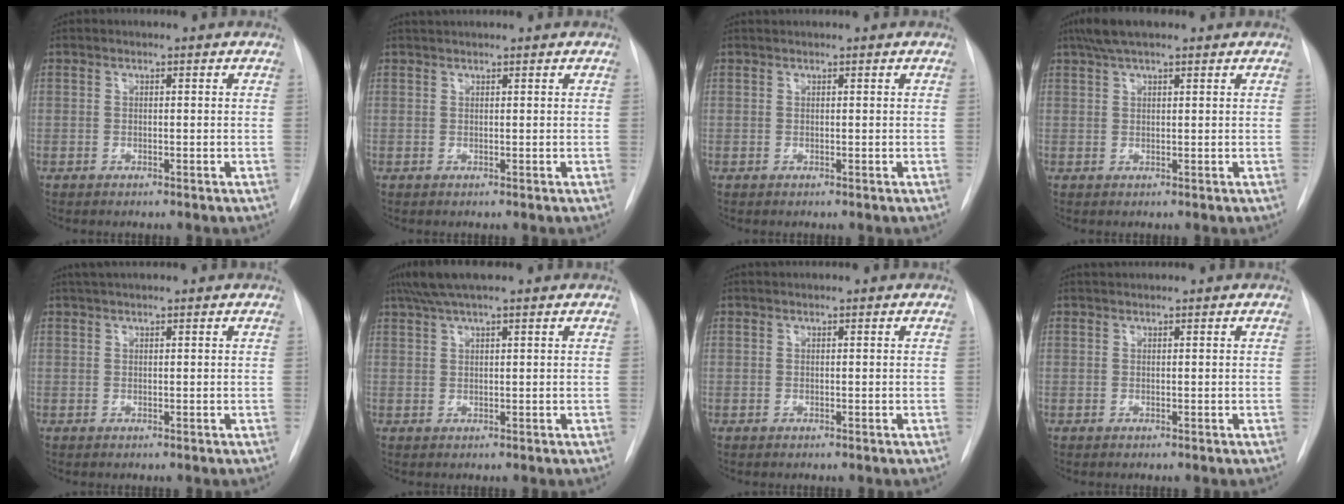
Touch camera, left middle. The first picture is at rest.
{"total": 1.7, "force": [1.6, 0.0, 0.5], "torque": [-0.009, 0.020, 0.032]}
{"total": 0.9, "force": [0.9, 0.0, 0.2], "torque": [-0.008, 0.017, 0.020]}
{"total": 5.8, "force": [4.4, 1.3, 3.5], "torque": [-0.068, 0.029, 0.078]}
{"total": 3.4, "force": [2.9, 0.3, 1.6], "torque": [-0.025, 0.030, 0.050]}
{"total": 6.6, "force": [5.2, 0.5, 4.0], "torque": [-0.069, 0.037, 0.090]}
{"total": 0.8, "force": [0.8, 0.0, 0.2], "torque": [-0.008, 0.016, 0.019]}
{"total": 1.4, "force": [1.3, 0.0, 0.3], "torque": [-0.008, 0.016, 0.028]}